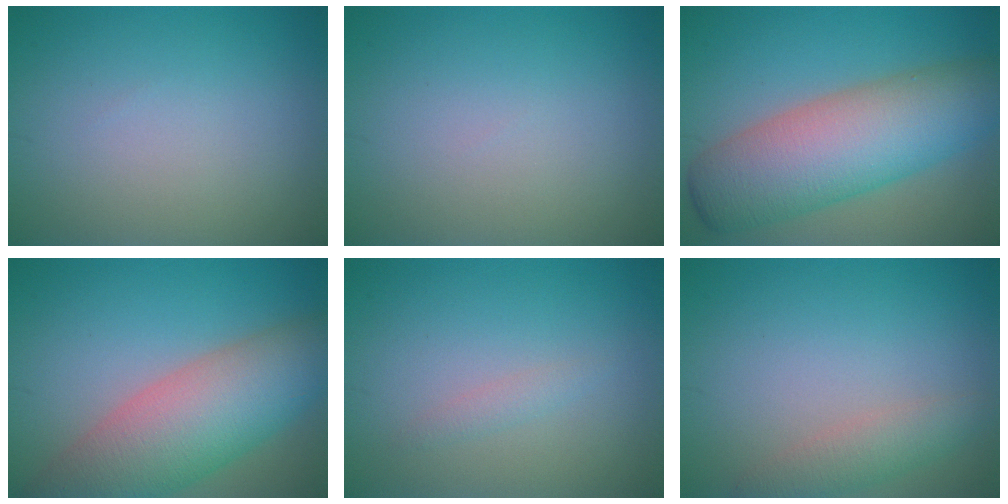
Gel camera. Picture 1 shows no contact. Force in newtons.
{"total": 0.0}
{"total": 10.1, "press": 10.1, "slide": 0.2}
{"total": 9.9, "press": 9.9, "slide": 0.4}
{"total": 1.0, "press": 1.0, "slide": 0.1}
{"total": 2.4, "press": 2.4, "slide": 0.2}